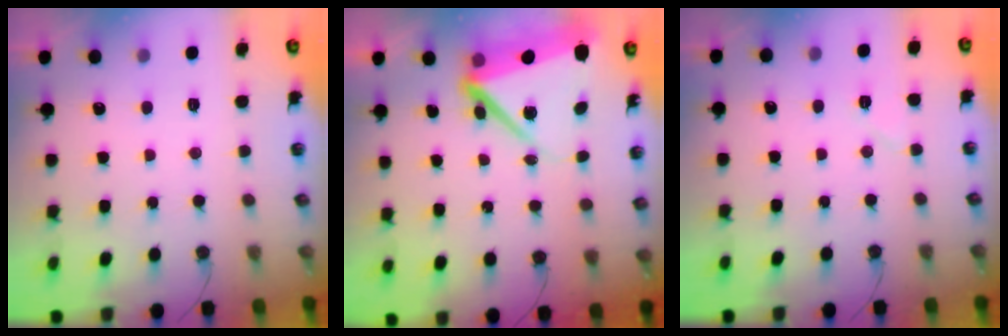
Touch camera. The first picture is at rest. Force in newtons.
{"total": 10.1, "press": 10.0, "slide": 1.0}
{"total": 5.6, "press": 5.3, "slide": 1.7}